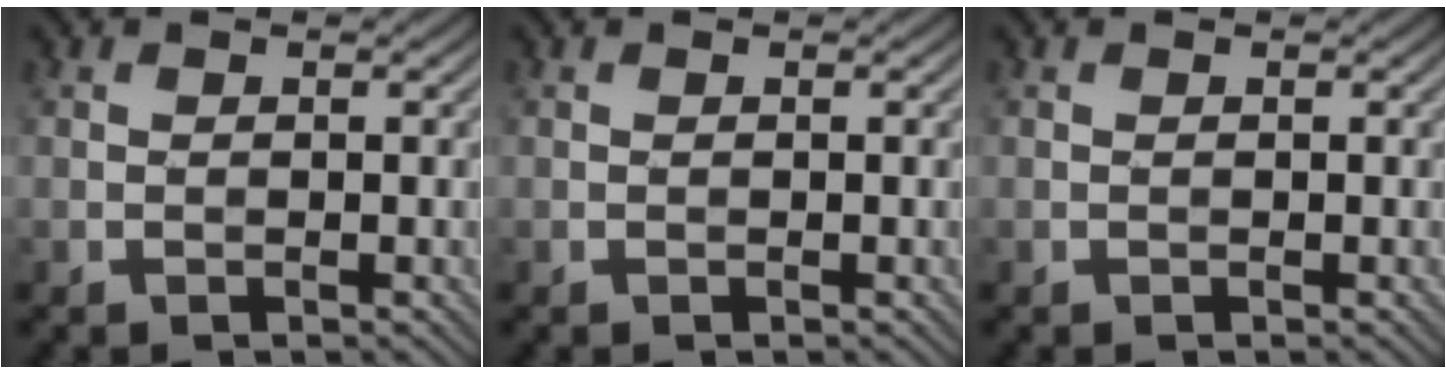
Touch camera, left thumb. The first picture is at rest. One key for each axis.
{"total": 0.0}
{"total": 0.0}